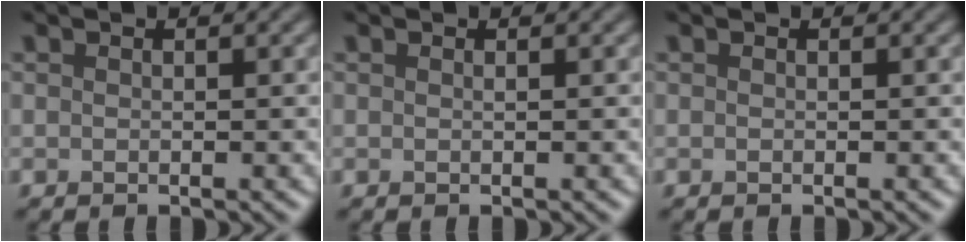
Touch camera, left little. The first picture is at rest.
{"total": 0.0}
{"total": 0.0}